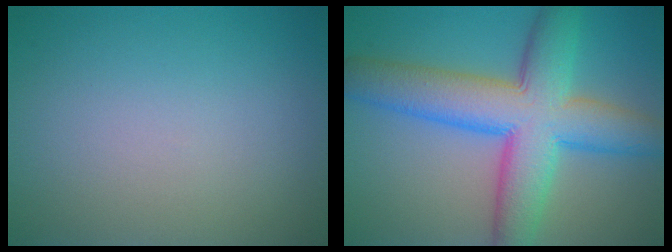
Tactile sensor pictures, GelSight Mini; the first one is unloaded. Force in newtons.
{"total": 10.2, "press": 10.2, "slide": 0.2}